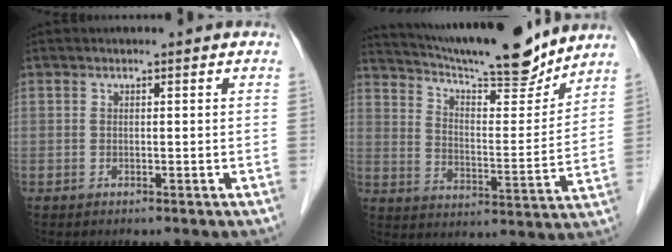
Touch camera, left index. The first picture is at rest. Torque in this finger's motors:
{"motor_torque": [0.27, -0.32, 0.18, 0.07]}